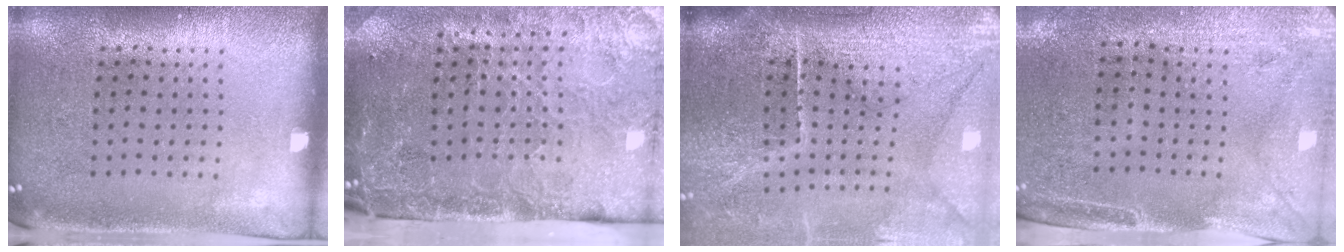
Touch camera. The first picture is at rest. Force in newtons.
{"total": 4.6, "press": 3.7, "slide": 2.8}
{"total": 4.8, "press": 4.0, "slide": 2.7}
{"total": 2.9, "press": 2.5, "slide": 1.6}